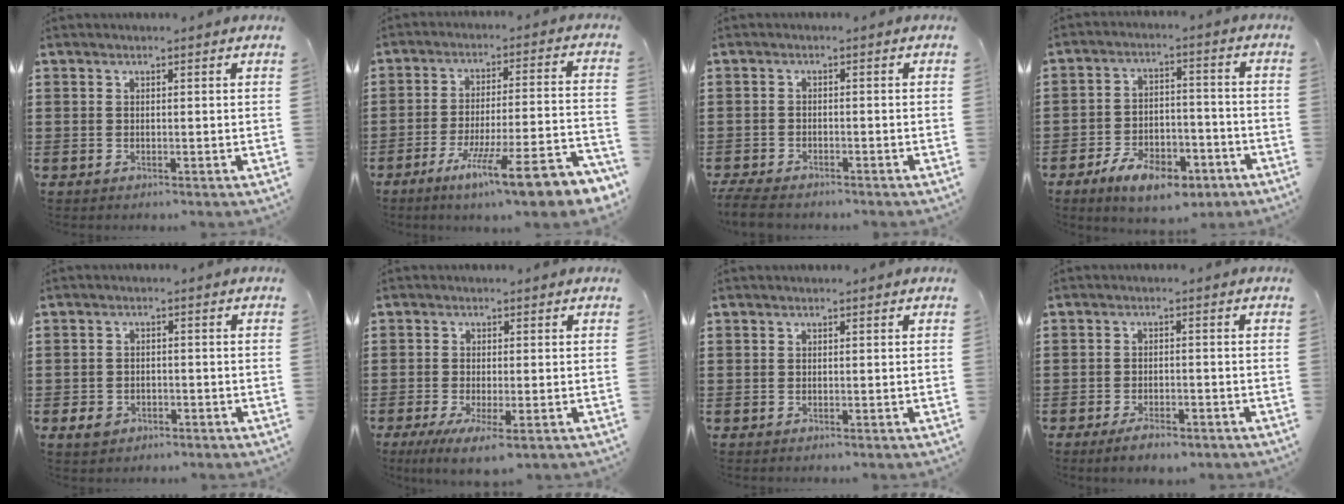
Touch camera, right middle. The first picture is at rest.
{"total": 11.8, "force": [-8.2, 1.1, 8.5], "torque": [-0.140, 0.008, -0.149]}
{"total": 2.8, "force": [-2.6, 0.5, 0.7], "torque": [-0.028, -0.003, -0.059]}
{"total": 8.4, "force": [-5.9, 3.4, 4.9], "torque": [-0.090, 0.016, -0.108]}
{"total": 2.6, "force": [-1.6, 1.7, 1.2], "torque": [-0.032, -0.001, -0.034]}
{"total": 3.1, "force": [-1.8, 0.6, 2.5], "torque": [-0.050, -0.006, -0.033]}
{"total": 0.0}
{"total": 3.2, "force": [-2.6, 0.9, 1.6], "torque": [-0.027, 0.003, -0.050]}